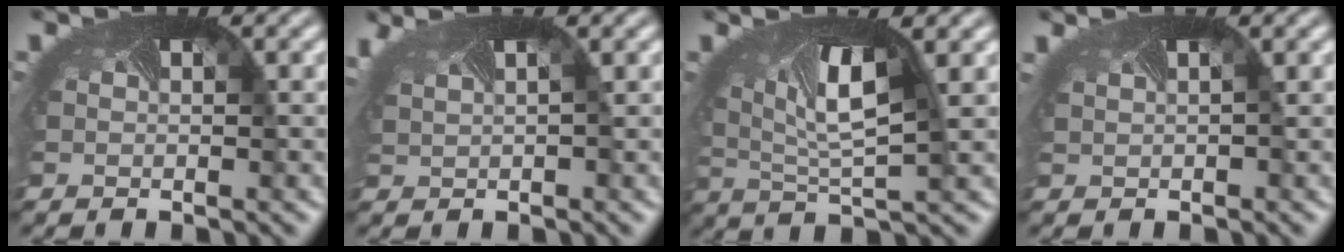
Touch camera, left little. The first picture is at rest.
{"total": 6.1, "force": [2.4, 3.0, 4.7], "torque": [-0.116, 0.030, 0.046]}
{"total": 6.2, "force": [1.8, 2.4, 5.4], "torque": [-0.116, 0.000, 0.029]}
{"total": 1.8, "force": [0.9, 1.0, 1.2], "torque": [-0.019, 0.015, 0.005]}